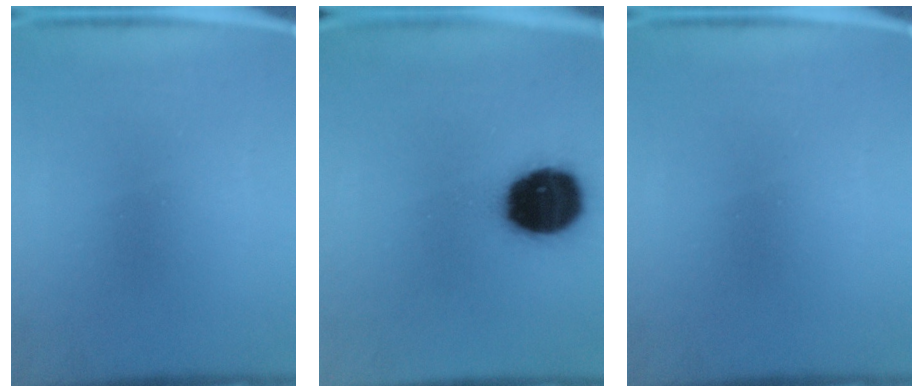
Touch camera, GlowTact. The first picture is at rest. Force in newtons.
{"total": 18.1}
{"total": 0.0}